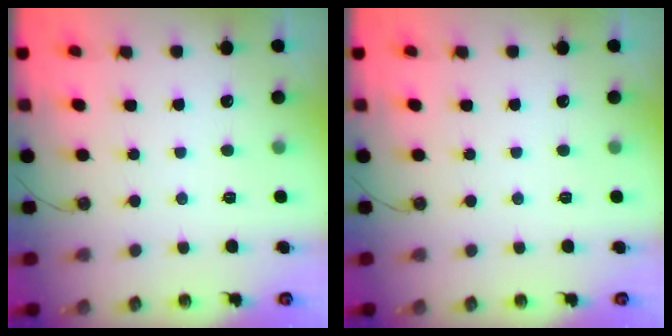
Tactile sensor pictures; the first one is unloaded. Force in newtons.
{"total": 0.0}